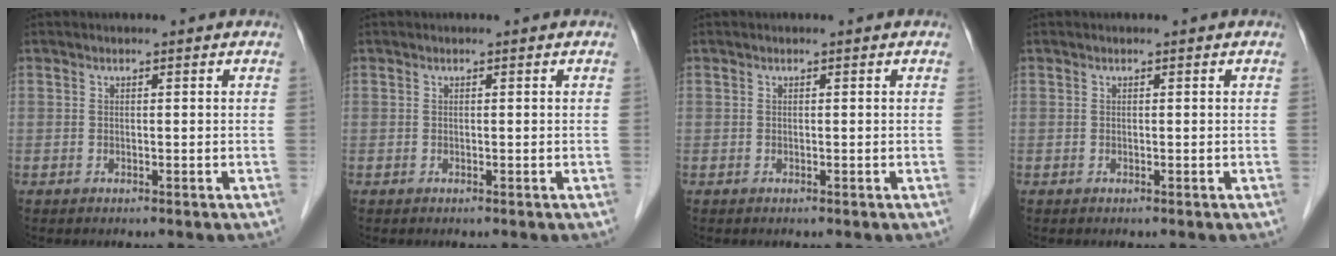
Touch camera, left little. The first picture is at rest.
{"total": 0.0}
{"total": 0.0}
{"total": 0.0}